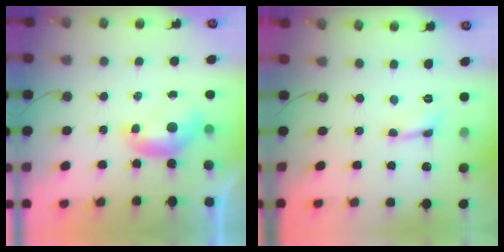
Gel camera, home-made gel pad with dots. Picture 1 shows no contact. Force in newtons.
{"total": 0.6, "press": 0.6, "slide": 0.2}